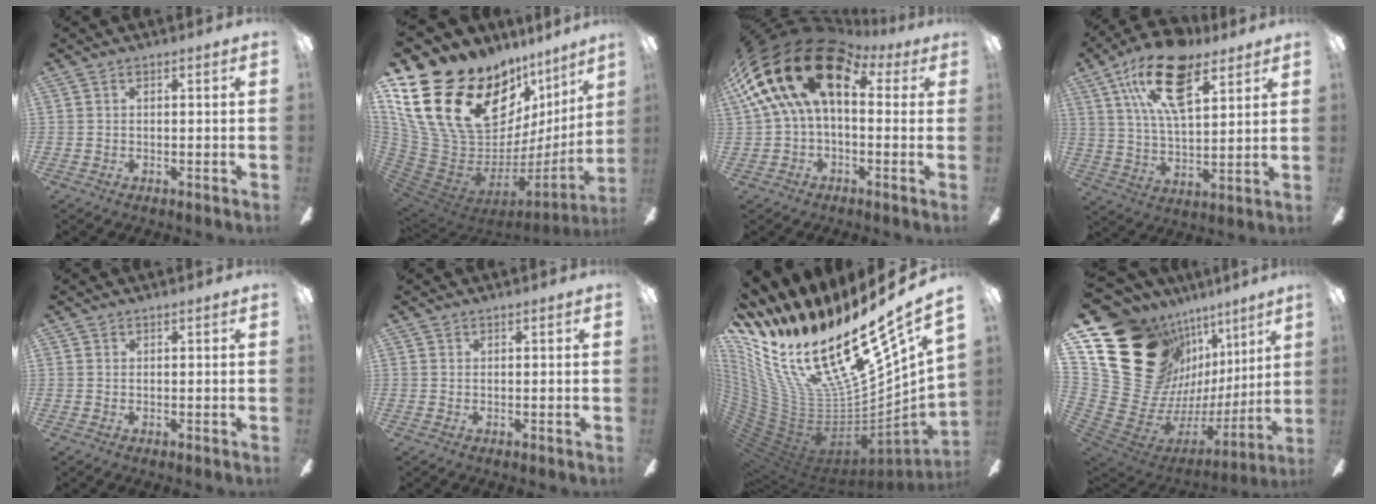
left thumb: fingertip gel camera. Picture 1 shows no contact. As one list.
[{"total": 26.0, "force": [13.9, 13.1, 17.7], "torque": [-0.346, -0.108, 0.285]}, {"total": 22.6, "force": [7.3, 12.3, 17.5], "torque": [-0.329, -0.022, 0.129]}, {"total": 19.5, "force": [10.7, 8.9, 13.6], "torque": [-0.248, -0.028, 0.185]}, {"total": 0.0}, {"total": 0.0}, {"total": 31.9, "force": [16.5, 12.9, 24.2], "torque": [-0.404, -0.150, 0.338]}, {"total": 25.9, "force": [11.7, 19.0, 13.1], "torque": [-0.222, -0.096, 0.281]}]